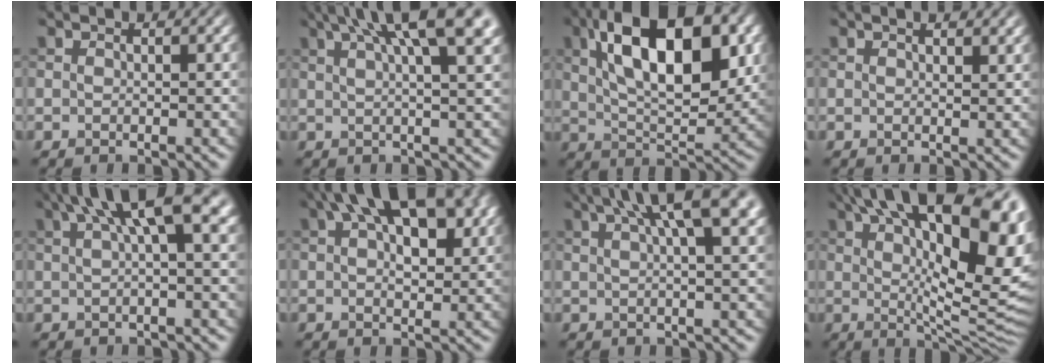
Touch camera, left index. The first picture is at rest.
{"total": 10.7, "force": [5.6, 3.0, 8.5], "torque": [-0.090, 0.044, 0.056]}
{"total": 13.6, "force": [4.4, 6.4, 11.1], "torque": [-0.170, 0.011, 0.069]}
{"total": 1.8, "force": [1.3, 0.5, 1.2], "torque": [-0.012, 0.001, 0.021]}
{"total": 7.7, "force": [3.4, 1.7, 6.7], "torque": [-0.087, 0.025, 0.051]}
{"total": 11.3, "force": [4.5, 5.1, 9.0], "torque": [-0.133, 0.020, 0.060]}
{"total": 9.1, "force": [4.8, 2.5, 7.3], "torque": [-0.076, 0.036, 0.047]}
{"total": 18.2, "force": [6.7, 6.0, 15.9], "torque": [-0.227, 0.027, 0.104]}